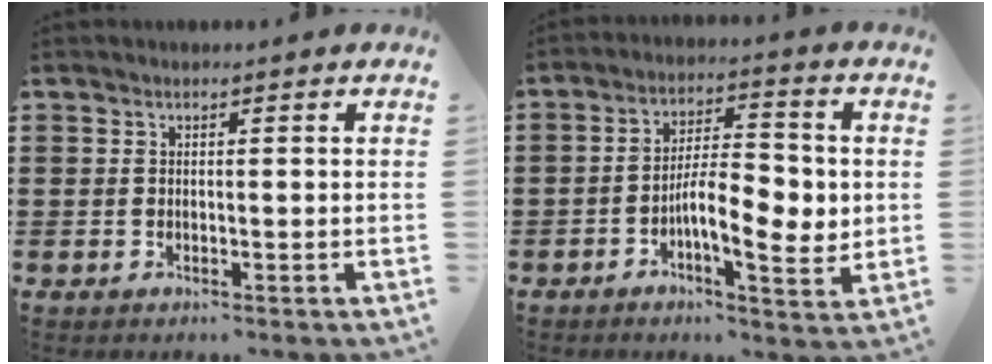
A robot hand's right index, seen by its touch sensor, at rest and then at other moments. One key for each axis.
{"total": 8.9, "fx": -1.2, "fy": 3.5, "fz": 8.1, "tx": -0.128, "ty": 0.002, "tz": -0.024}